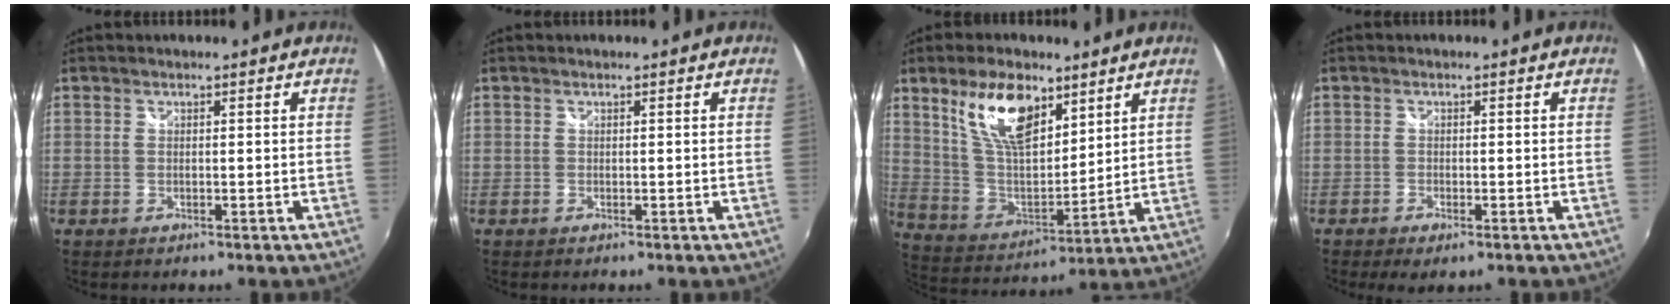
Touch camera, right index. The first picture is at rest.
{"total": 0.0}
{"total": 15.4, "force": [8.9, 7.2, 10.4], "torque": [-0.195, 0.007, 0.177]}
{"total": 2.7, "force": [-1.8, 1.0, 1.8], "torque": [-0.039, -0.011, -0.029]}